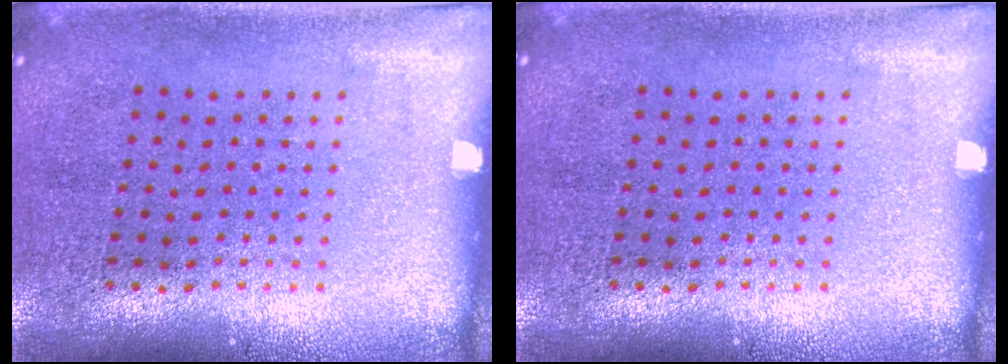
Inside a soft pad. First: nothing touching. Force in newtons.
{"total": 0.0}